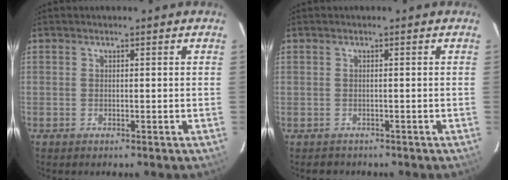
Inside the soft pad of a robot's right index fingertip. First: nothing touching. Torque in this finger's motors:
{"motor_torque": [-0.48, -0.01, -0.99, -0.21]}